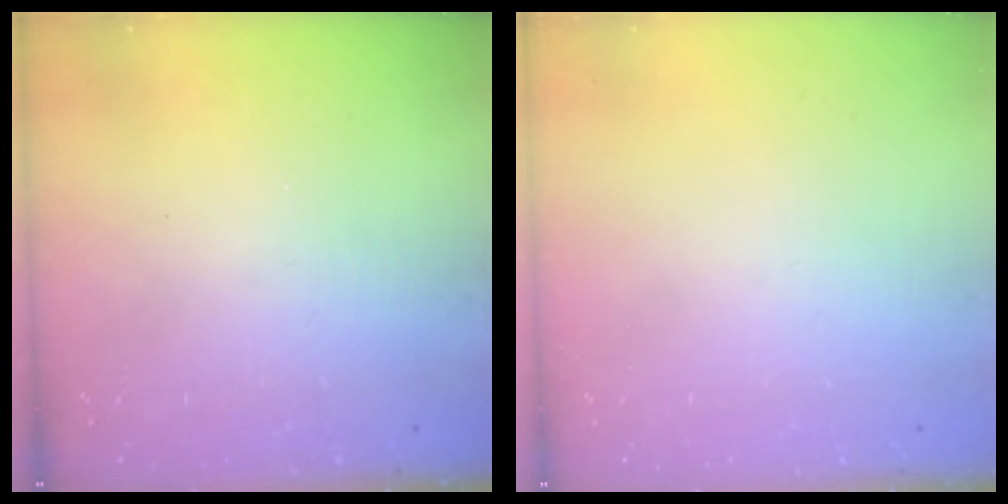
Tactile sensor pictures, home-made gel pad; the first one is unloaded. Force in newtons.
{"total": 0.0}